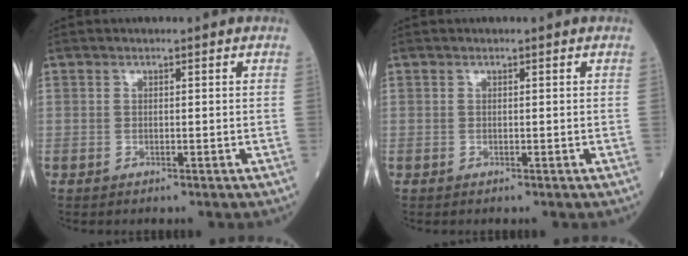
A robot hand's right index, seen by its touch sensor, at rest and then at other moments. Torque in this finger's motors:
{"motor_torque": [0.00, 0.00, 0.00, -0.01]}